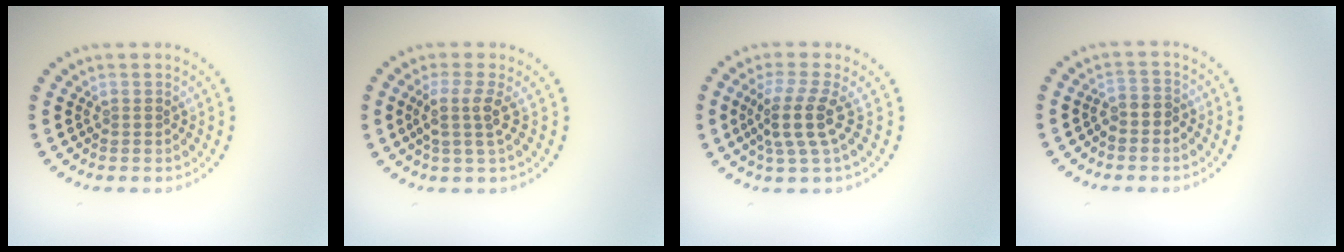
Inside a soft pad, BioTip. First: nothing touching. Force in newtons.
{"total": 2.4, "press": 1.9, "slide": 1.5}
{"total": 3.6, "press": 2.7, "slide": 2.3}
{"total": 1.2, "press": 0.9, "slide": 0.8}